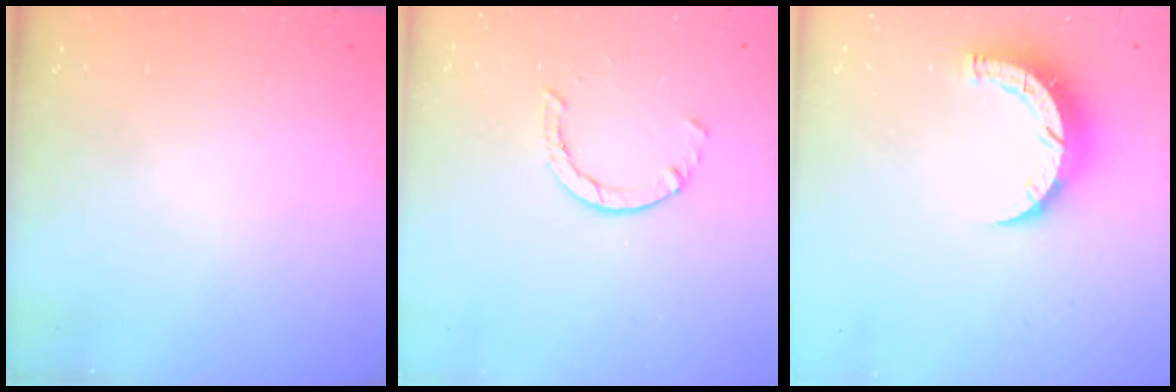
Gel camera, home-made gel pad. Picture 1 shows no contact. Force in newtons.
{"total": 2.9, "press": 2.9, "slide": 0.4}
{"total": 7.9, "press": 7.9, "slide": 0.5}